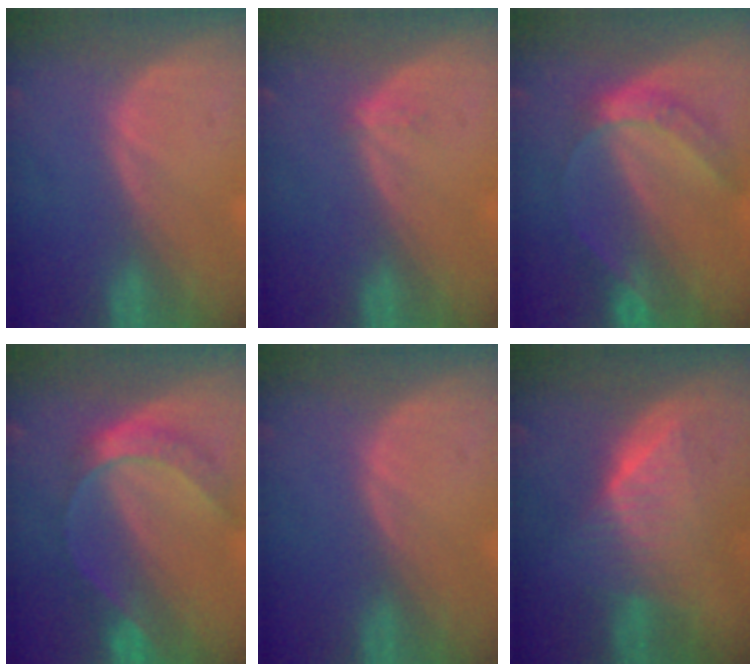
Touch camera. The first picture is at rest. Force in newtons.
{"total": 1.2, "press": 0.8, "slide": 0.8}
{"total": 6.8, "press": 5.6, "slide": 3.9}
{"total": 7.6, "press": 6.4, "slide": 4.2}
{"total": 0.0}
{"total": 6.5, "press": 6.4, "slide": 1.1}